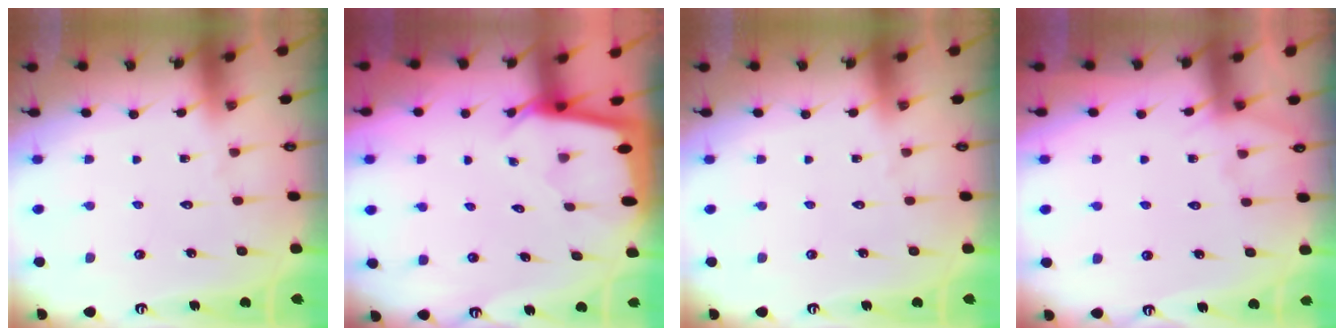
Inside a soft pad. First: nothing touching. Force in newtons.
{"total": 2.3, "press": 2.3, "slide": 0.2}
{"total": 0.0}
{"total": 3.4, "press": 3.4, "slide": 0.5}